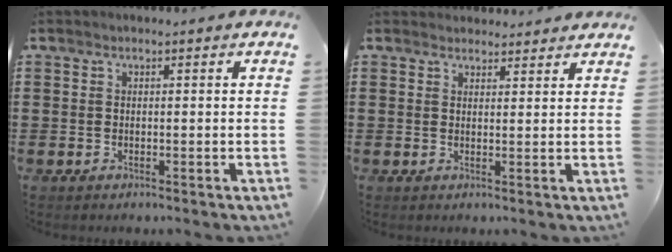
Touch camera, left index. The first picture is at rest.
{"total": 2.1, "force": [1.9, 0.6, -0.3], "torque": [-0.002, 0.000, 0.038]}